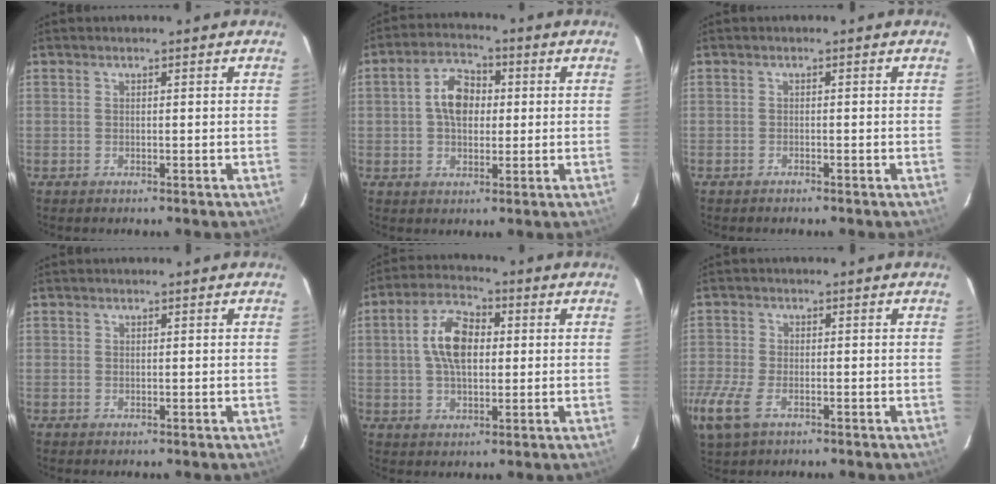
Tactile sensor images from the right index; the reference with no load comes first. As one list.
[{"total": 7.5, "force": [0.7, 5.1, 5.5], "torque": [-0.100, 0.022, 0.013]}, {"total": 0.6, "force": [-0.6, -0.1, 0.1], "torque": [-0.003, 0.001, -0.010]}, {"total": 0.0}, {"total": 9.5, "force": [1.1, 5.4, 7.7], "torque": [-0.147, 0.019, 0.020]}, {"total": 9.8, "force": [-4.8, 5.2, 6.7], "torque": [-0.173, -0.028, -0.090]}]